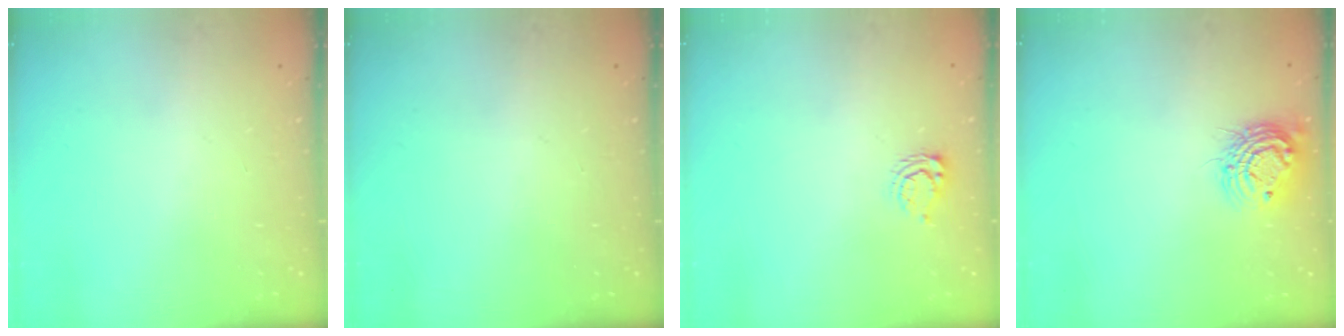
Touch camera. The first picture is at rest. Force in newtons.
{"total": 0.0}
{"total": 5.5, "press": 5.5, "slide": 0.5}
{"total": 12.1, "press": 12.0, "slide": 0.9}